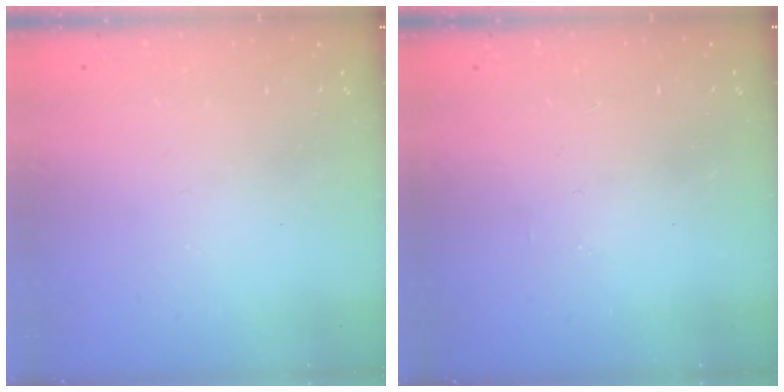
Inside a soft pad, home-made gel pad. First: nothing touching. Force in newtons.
{"total": 1.2, "press": 1.2, "slide": 0.3}